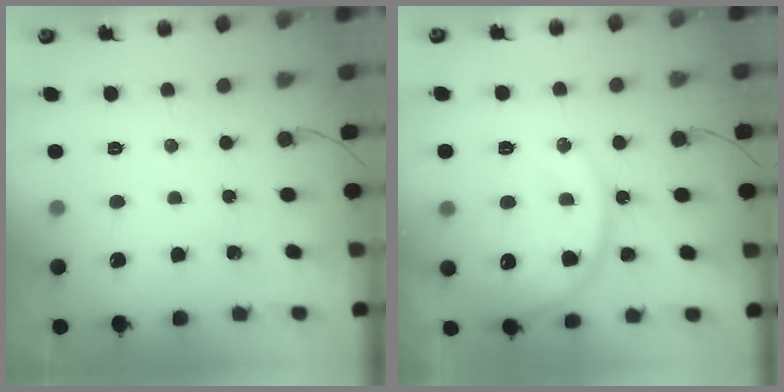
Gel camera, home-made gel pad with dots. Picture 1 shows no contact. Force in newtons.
{"total": 14.9, "press": 14.9, "slide": 1.0}